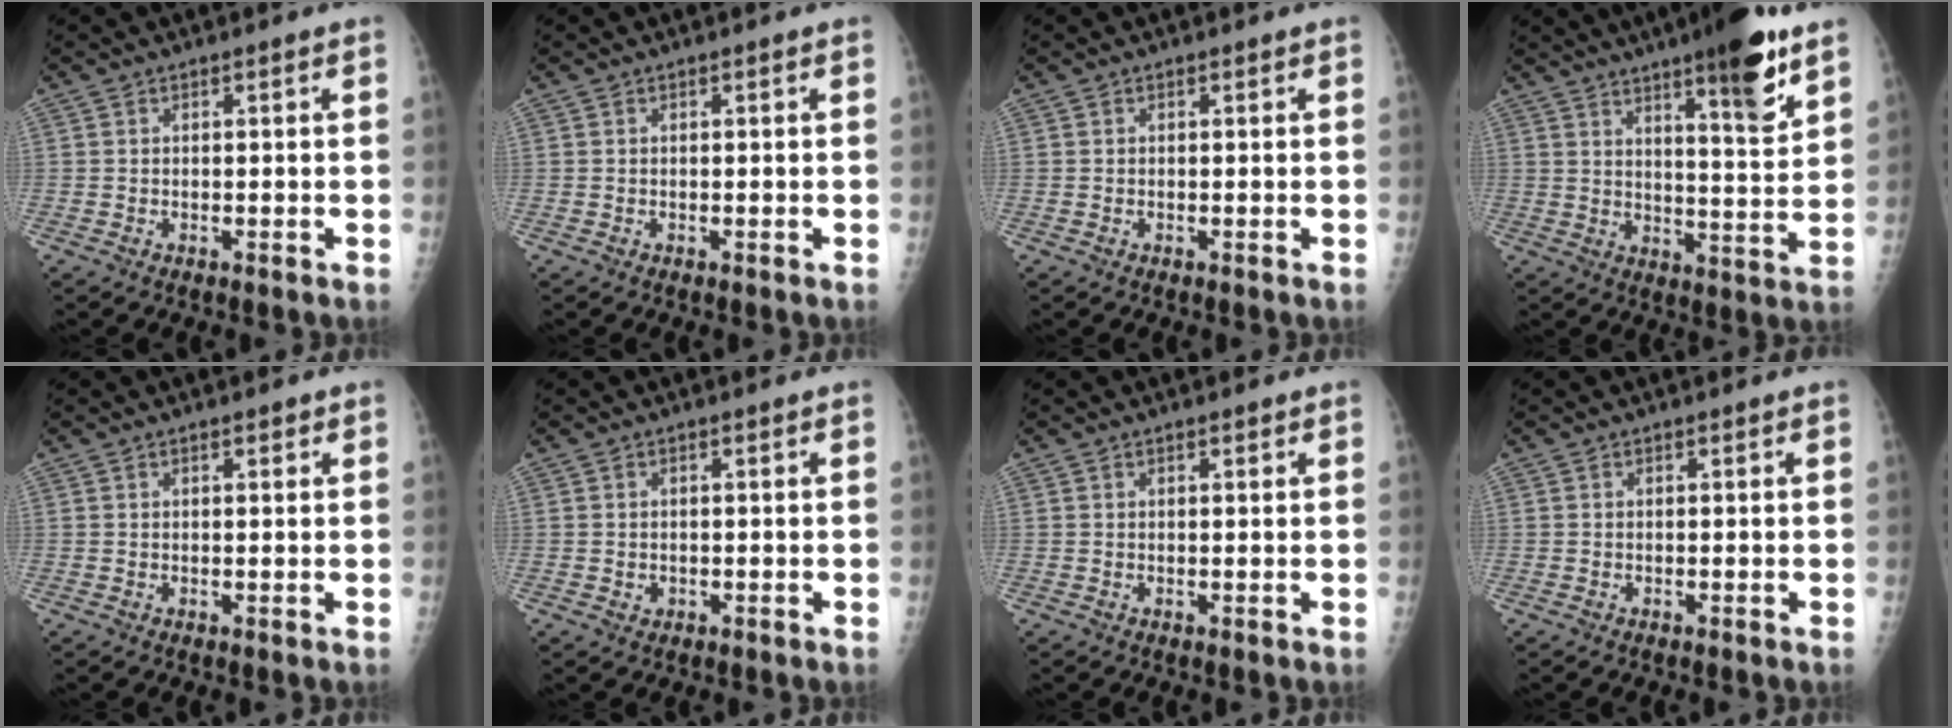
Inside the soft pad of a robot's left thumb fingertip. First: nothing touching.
{"total": 0.0}
{"total": 0.0}
{"total": 14.1, "force": [8.8, 2.5, 10.7], "torque": [-0.139, -0.053, 0.130]}
{"total": 1.3, "force": [0.8, 0.6, 0.8], "torque": [-0.009, -0.001, 0.010]}
{"total": 1.2, "force": [-0.1, 1.1, 0.4], "torque": [-0.006, 0.001, 0.002]}
{"total": 1.0, "force": [0.6, 0.4, 0.6], "torque": [-0.009, -0.002, 0.009]}
{"total": 0.0}